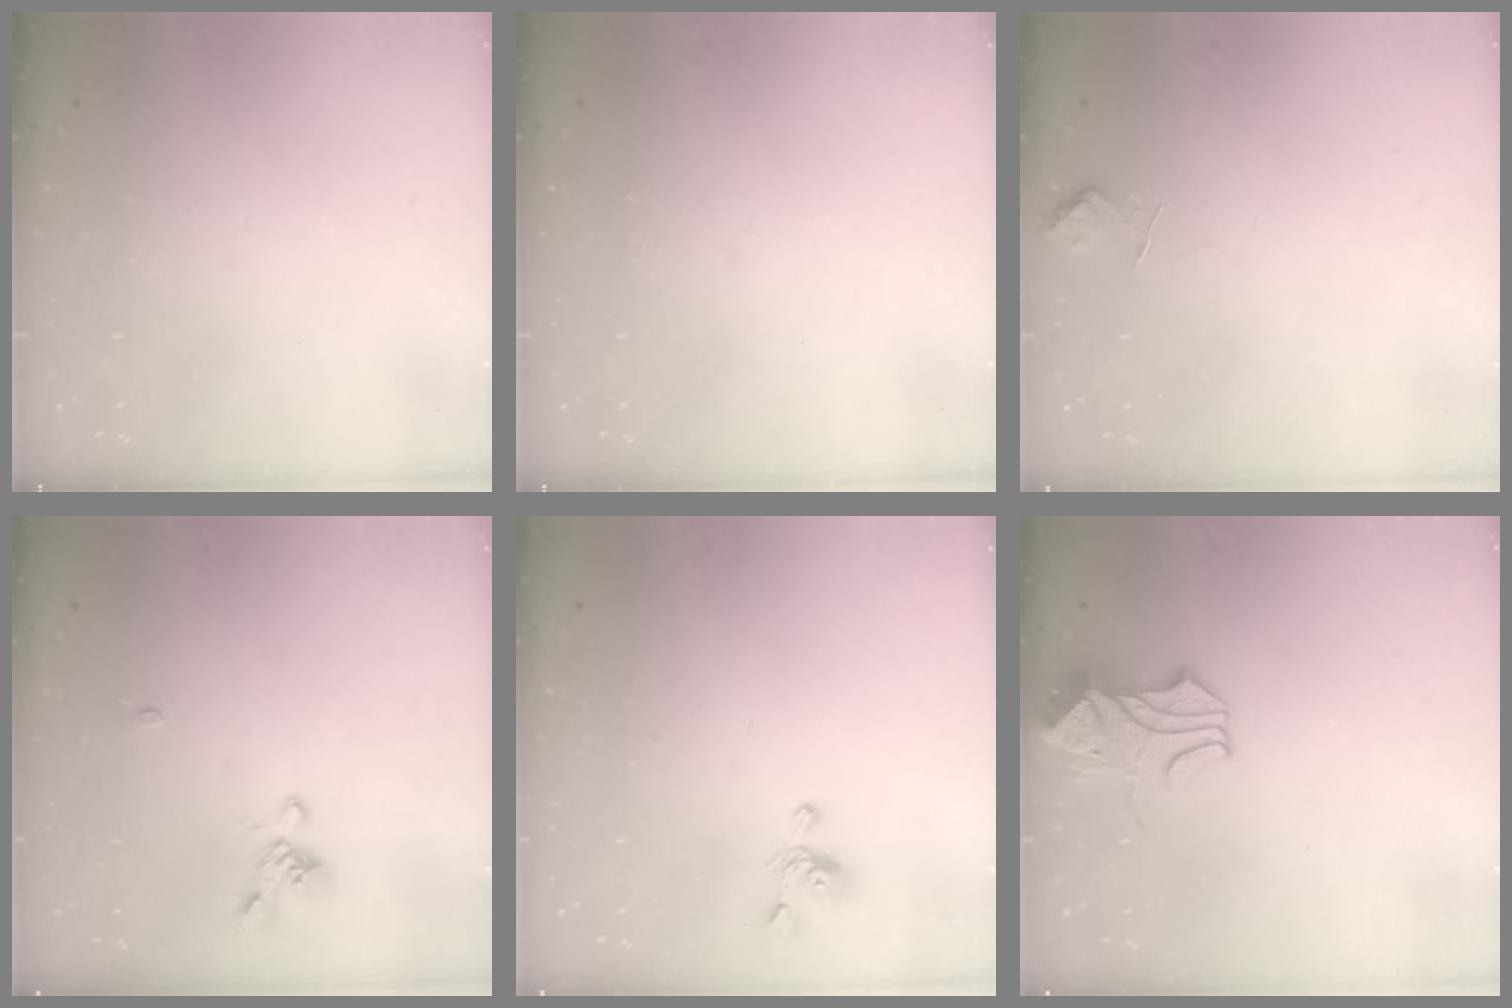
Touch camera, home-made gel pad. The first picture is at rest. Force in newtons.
{"total": 0.0}
{"total": 1.6, "press": 1.2, "slide": 0.9}
{"total": 1.6, "press": 1.3, "slide": 0.9}
{"total": 1.7, "press": 1.6, "slide": 0.6}
{"total": 2.9, "press": 2.9, "slide": 0.6}